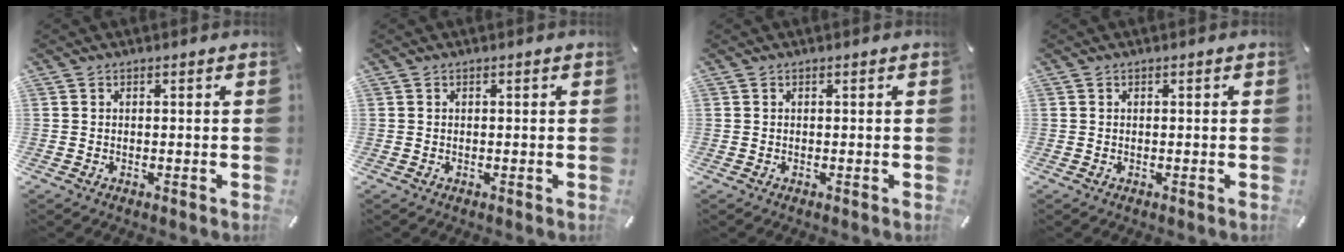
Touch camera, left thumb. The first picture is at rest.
{"total": 0.0}
{"total": 0.0}
{"total": 0.0}